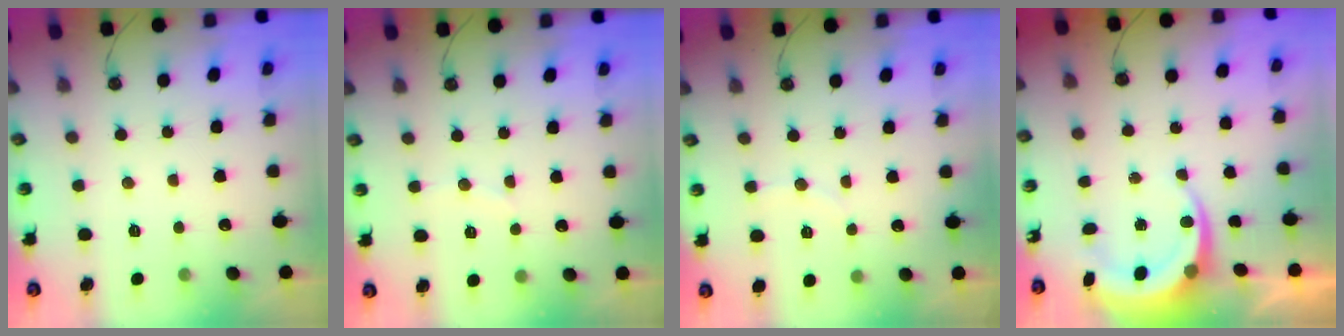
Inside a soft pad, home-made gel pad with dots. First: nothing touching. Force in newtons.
{"total": 3.7, "press": 3.6, "slide": 0.4}
{"total": 3.2, "press": 3.2, "slide": 0.6}
{"total": 5.9, "press": 5.9, "slide": 0.4}